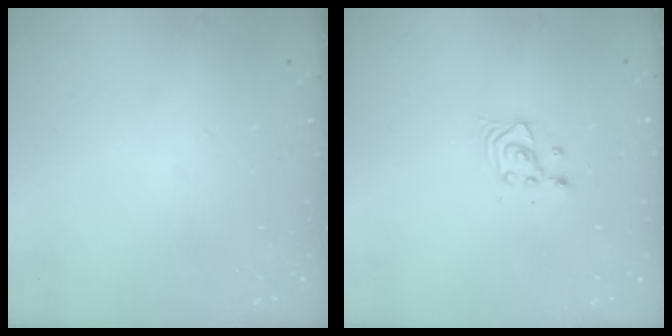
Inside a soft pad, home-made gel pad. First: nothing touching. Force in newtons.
{"total": 3.7, "press": 3.7, "slide": 0.3}